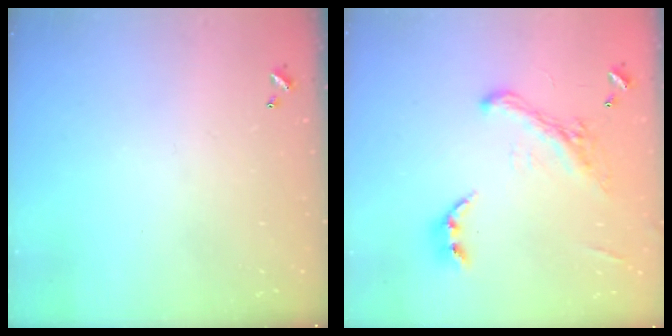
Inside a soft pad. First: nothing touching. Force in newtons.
{"total": 5.1, "press": 4.9, "slide": 1.4}